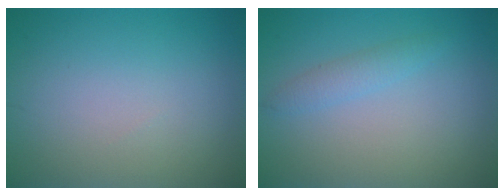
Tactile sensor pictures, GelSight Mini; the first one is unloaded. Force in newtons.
{"total": 1.5, "press": 1.5, "slide": 0.0}